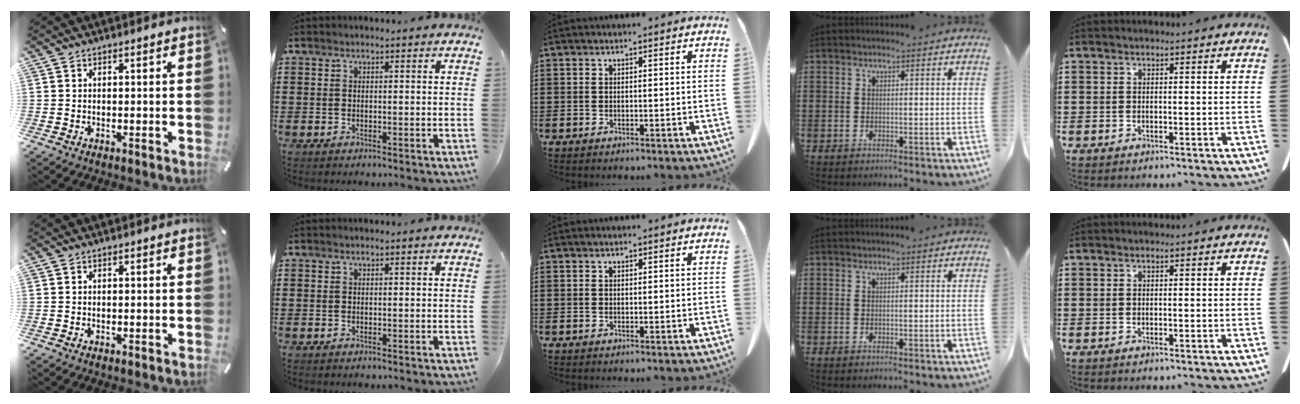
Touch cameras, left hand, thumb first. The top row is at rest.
{}